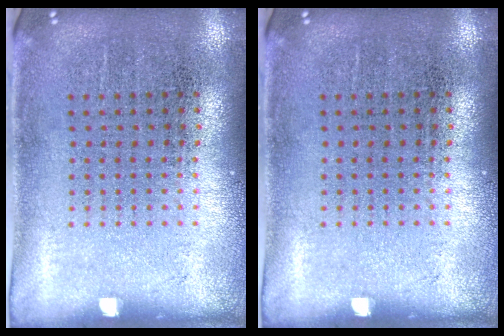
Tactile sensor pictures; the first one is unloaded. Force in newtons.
{"total": 0.0}